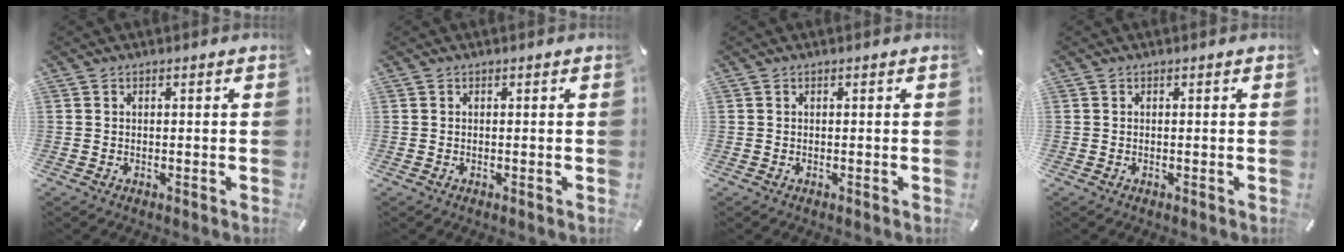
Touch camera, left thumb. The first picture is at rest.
{"total": 0.0}
{"total": 0.0}
{"total": 0.0}